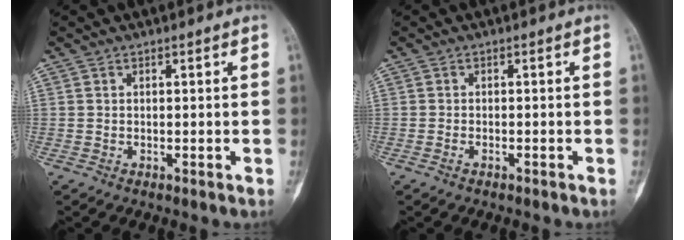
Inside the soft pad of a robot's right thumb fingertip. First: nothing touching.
{"total": 0.8, "force": [-0.5, 0.4, 0.5], "torque": [-0.014, 0.005, -0.009]}